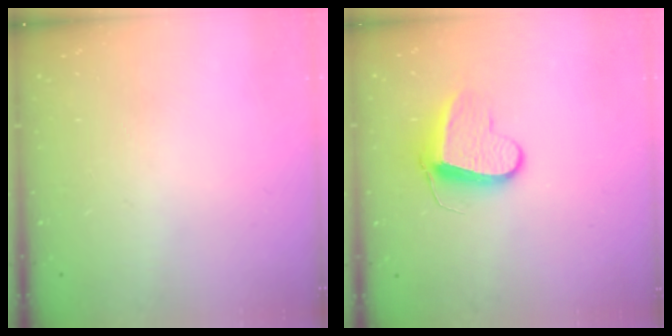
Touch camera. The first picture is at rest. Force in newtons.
{"total": 10.3, "press": 10.2, "slide": 0.9}